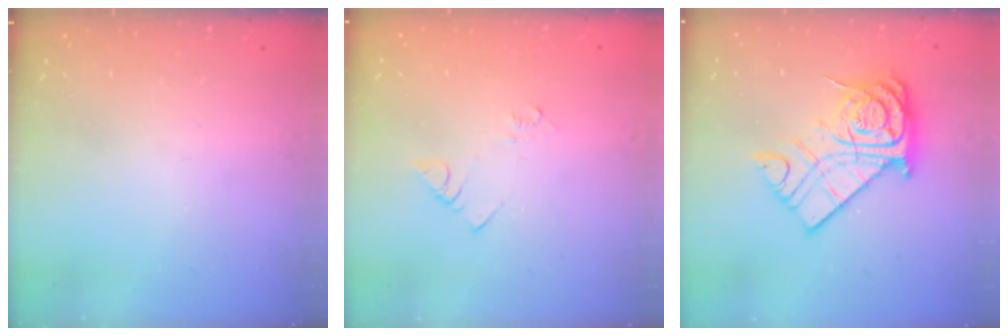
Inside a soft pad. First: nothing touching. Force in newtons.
{"total": 4.1, "press": 4.1, "slide": 0.4}
{"total": 16.8, "press": 16.7, "slide": 1.7}